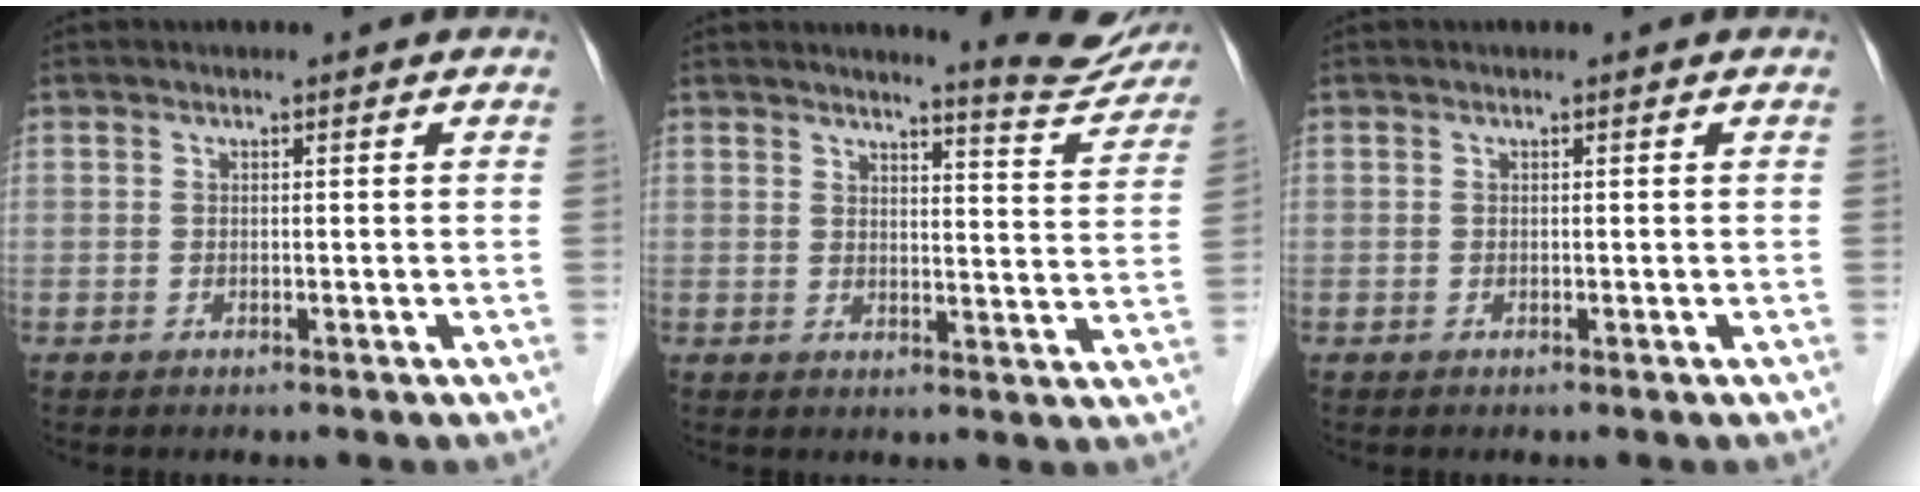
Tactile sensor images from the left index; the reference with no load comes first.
{"total": 8.7, "force": [8.5, 0.4, 1.8], "torque": [-0.015, -0.037, 0.089]}
{"total": 0.0}